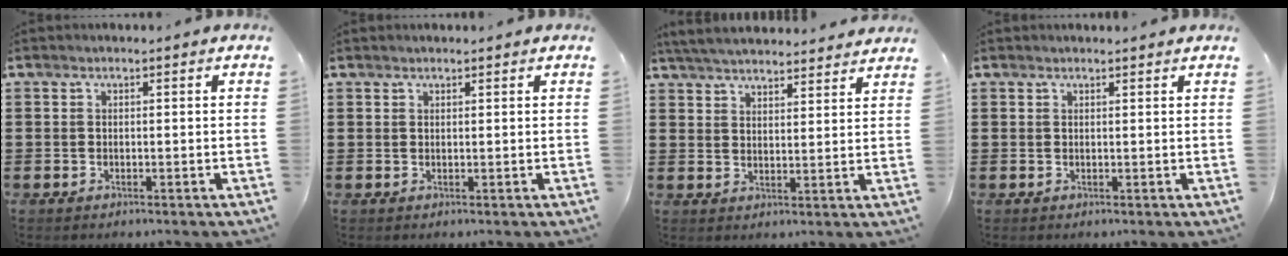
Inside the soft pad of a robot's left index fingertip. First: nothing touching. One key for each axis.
{"total": 0.7, "fx": 0.7, "fy": 0.0, "fz": 0.2, "tx": -0.006, "ty": -0.001, "tz": 0.014}
{"total": 4.9, "fx": 4.7, "fy": 0.1, "fz": 1.0, "tx": -0.036, "ty": -0.019, "tz": 0.086}
{"total": 0.7, "fx": 0.7, "fy": 0.0, "fz": 0.2, "tx": -0.006, "ty": -0.002, "tz": 0.014}